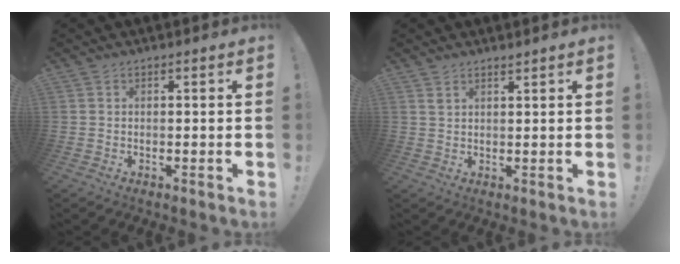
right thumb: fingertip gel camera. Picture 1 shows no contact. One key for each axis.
{"total": 1.8, "fx": 1.6, "fy": 0.5, "fz": 0.7, "tx": -0.014, "ty": -0.008, "tz": 0.030}